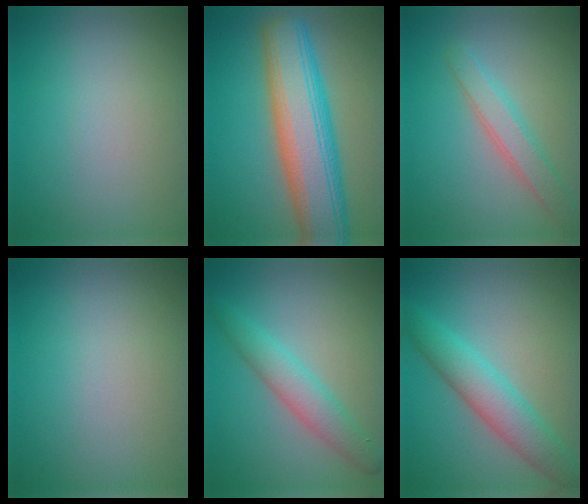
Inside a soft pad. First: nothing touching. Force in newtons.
{"total": 10.4, "press": 10.4, "slide": 0.4}
{"total": 2.8, "press": 2.8, "slide": 0.1}
{"total": 0.0}
{"total": 2.6, "press": 2.6, "slide": 0.0}
{"total": 4.7, "press": 4.7, "slide": 0.2}